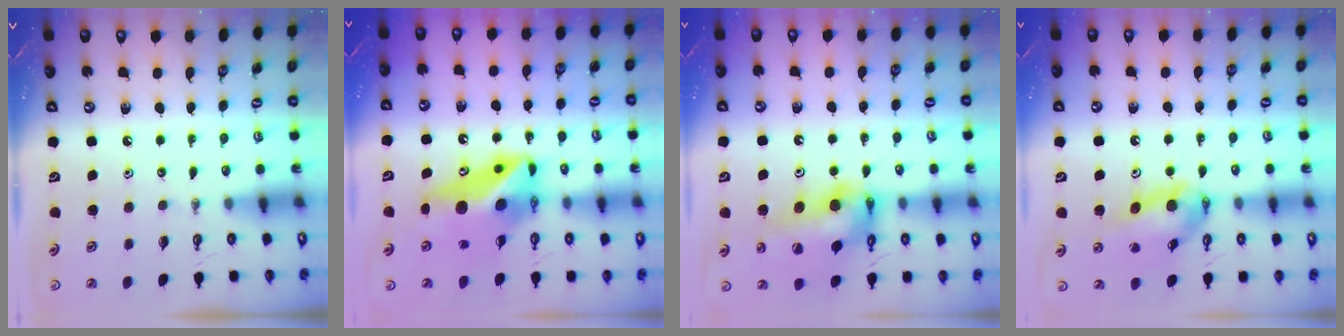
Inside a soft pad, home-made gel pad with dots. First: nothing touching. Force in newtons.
{"total": 13.9, "press": 13.3, "slide": 4.0}
{"total": 16.5, "press": 16.4, "slide": 1.8}
{"total": 10.9, "press": 10.9, "slide": 1.2}